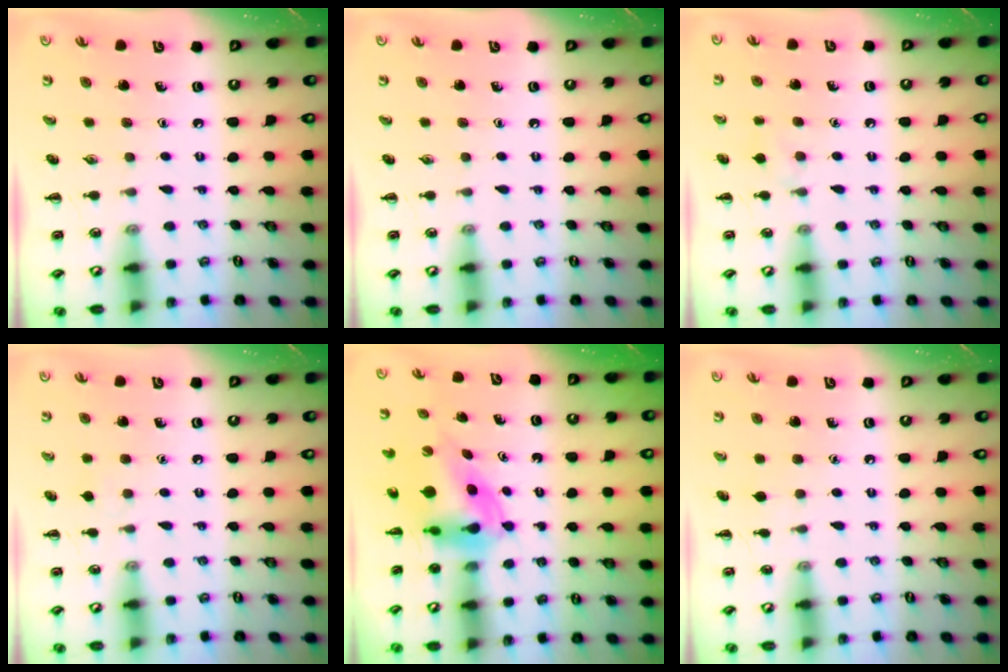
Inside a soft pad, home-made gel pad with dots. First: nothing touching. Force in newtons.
{"total": 0.0}
{"total": 6.0, "press": 5.7, "slide": 2.0}
{"total": 2.8, "press": 2.6, "slide": 1.1}
{"total": 5.7, "press": 5.7, "slide": 0.8}
{"total": 3.4, "press": 3.1, "slide": 1.2}